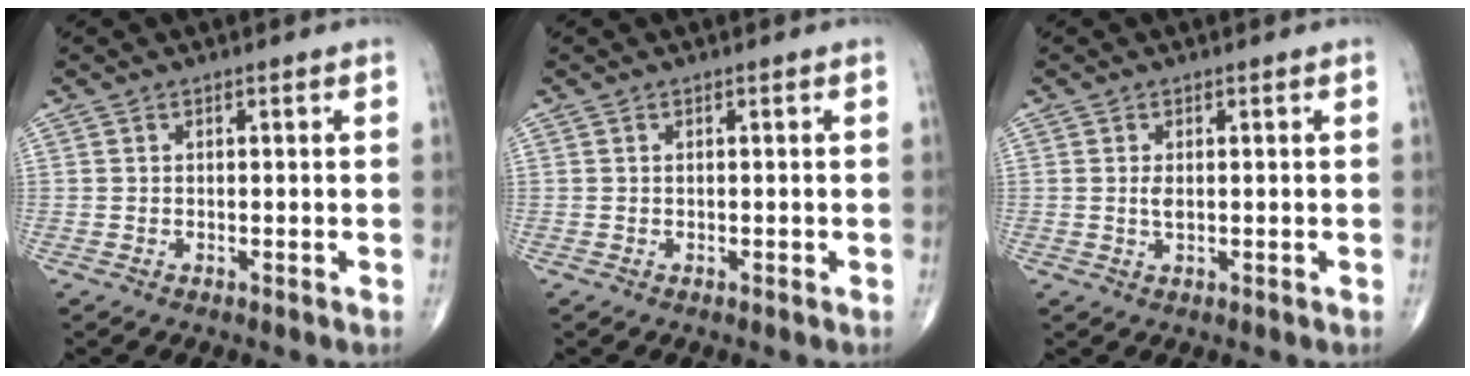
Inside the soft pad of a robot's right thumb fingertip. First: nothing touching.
{"total": 0.0}
{"total": 1.6, "force": [0.2, 0.7, 1.4], "torque": [-0.029, -0.002, 0.006]}